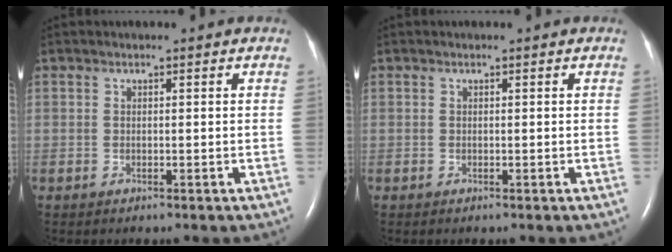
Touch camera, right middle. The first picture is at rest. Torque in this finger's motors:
{"motor_torque": [-0.01, 0.01, 0.00, 0.01]}